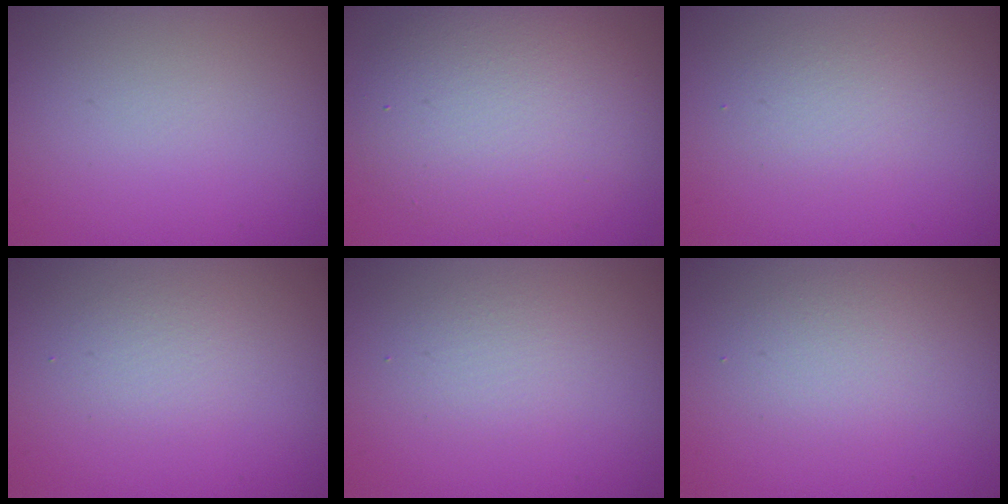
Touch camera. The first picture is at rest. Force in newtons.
{"total": 6.8, "press": 6.8, "slide": 0.4}
{"total": 1.6, "press": 1.6, "slide": 0.1}
{"total": 1.5, "press": 1.5, "slide": 0.1}
{"total": 1.6, "press": 1.6, "slide": 0.1}
{"total": 2.0, "press": 2.0, "slide": 0.1}